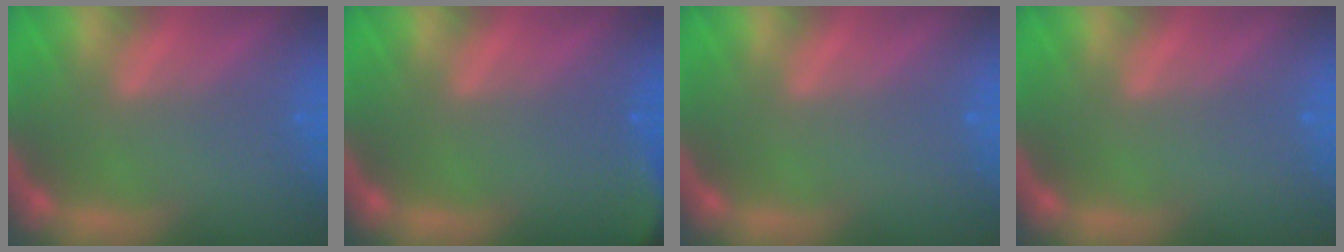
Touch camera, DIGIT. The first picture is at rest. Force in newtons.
{"total": 4.4}
{"total": 0.0}
{"total": 0.0}